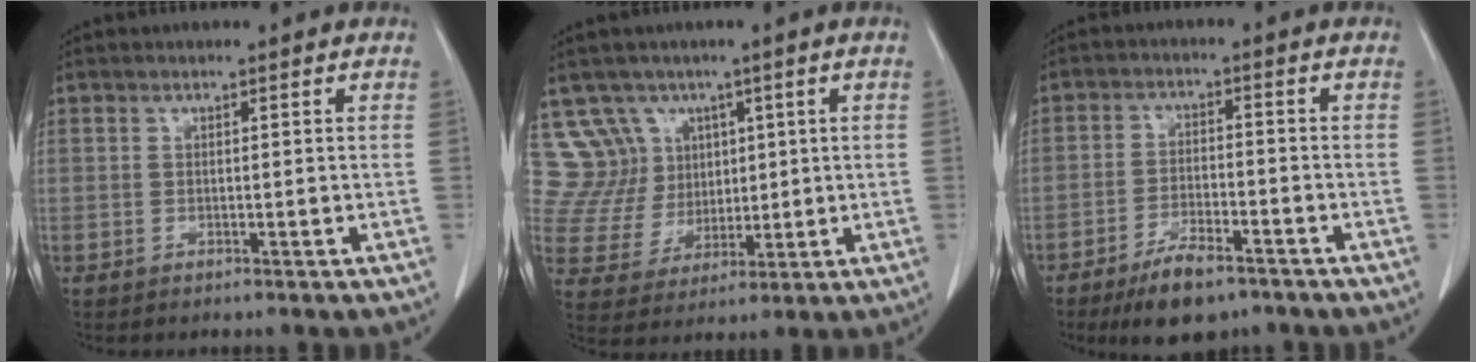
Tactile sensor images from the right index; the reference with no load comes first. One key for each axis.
{"total": 9.2, "fx": 4.8, "fy": 7.9, "fz": 0.0, "tx": -0.008, "ty": 0.035, "tz": 0.104}
{"total": 8.0, "fx": -5.7, "fy": 2.5, "fz": 5.1, "tx": -0.091, "ty": -0.008, "tz": -0.093}